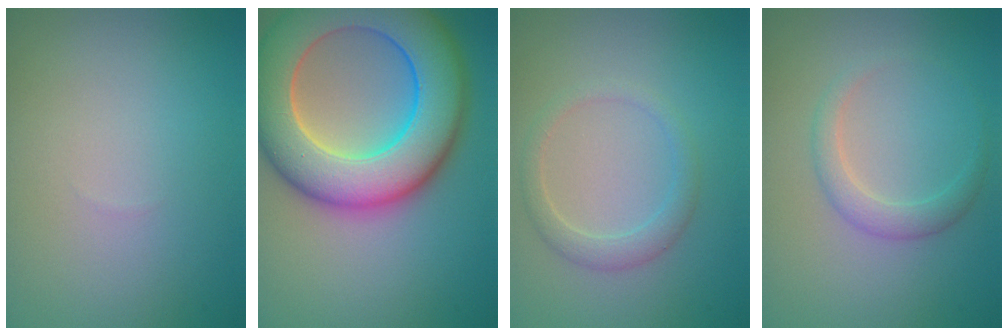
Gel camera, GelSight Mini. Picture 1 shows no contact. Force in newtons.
{"total": 12.4, "press": 12.4, "slide": 0.6}
{"total": 2.0, "press": 2.0, "slide": 0.1}
{"total": 1.9, "press": 1.9, "slide": 0.1}